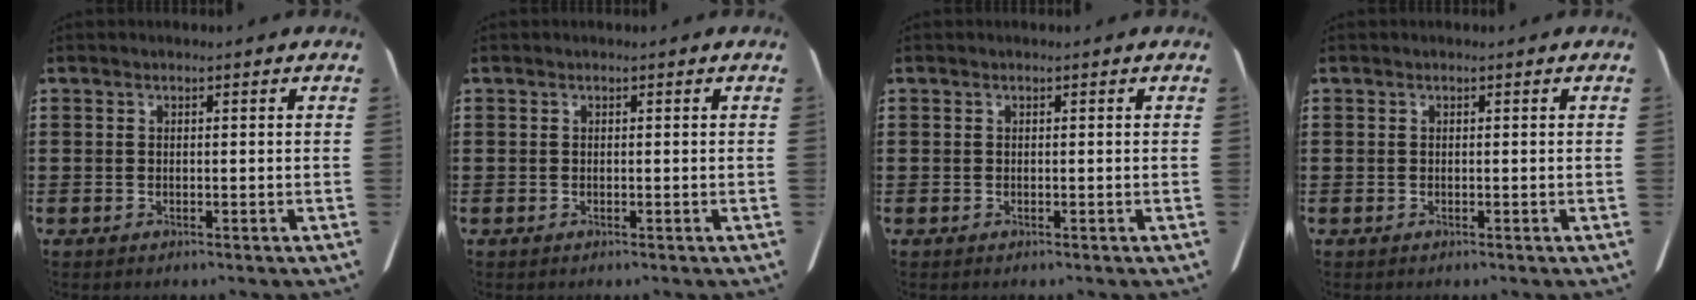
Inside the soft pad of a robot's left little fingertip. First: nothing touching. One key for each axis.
{"total": 0.0}
{"total": 0.0}
{"total": 0.0}